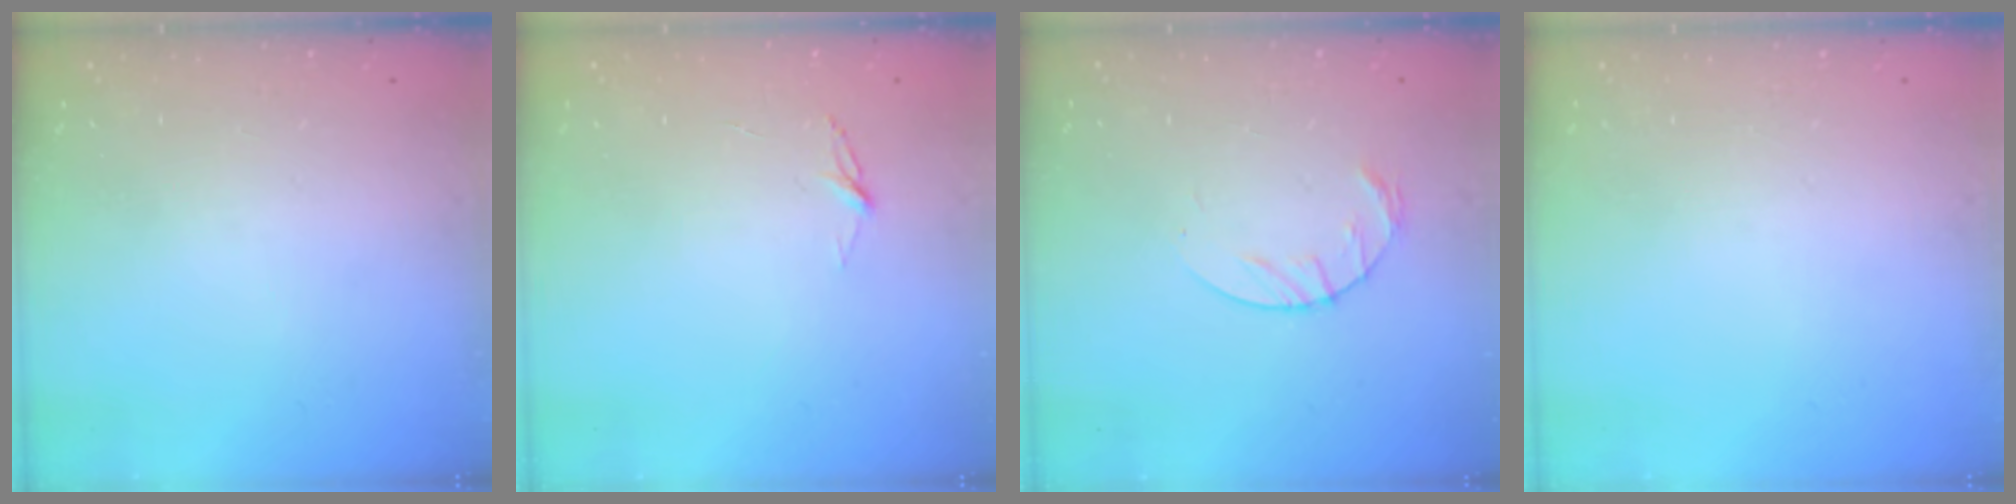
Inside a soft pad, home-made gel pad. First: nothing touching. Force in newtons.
{"total": 3.8, "press": 3.8, "slide": 0.4}
{"total": 6.0, "press": 6.0, "slide": 0.8}
{"total": 0.0}